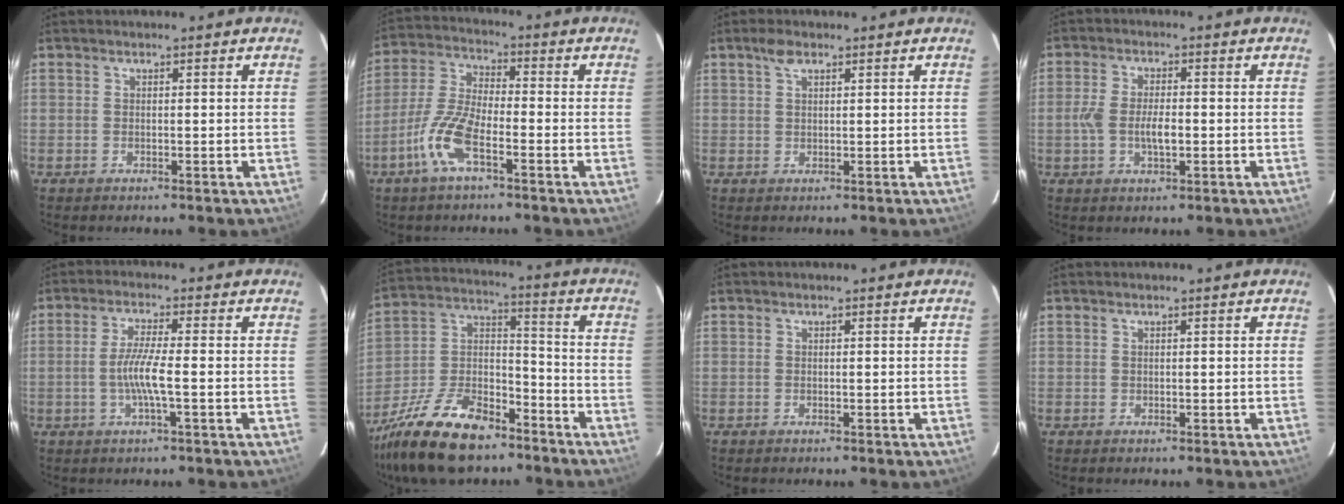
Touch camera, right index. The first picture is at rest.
{"total": 10.0, "force": [-5.0, 2.7, 8.1], "torque": [-0.182, 0.001, -0.105]}
{"total": 2.4, "force": [1.5, 1.1, 1.6], "torque": [-0.029, 0.008, 0.029]}
{"total": 5.9, "force": [-1.2, 2.5, 5.2], "torque": [-0.104, 0.001, -0.021]}
{"total": 5.7, "force": [-1.4, -0.3, 5.5], "torque": [-0.108, -0.003, -0.027]}
{"total": 23.1, "force": [-15.8, 10.2, 13.4], "torque": [-0.283, 0.001, -0.270]}
{"total": 0.0}
{"total": 0.0}